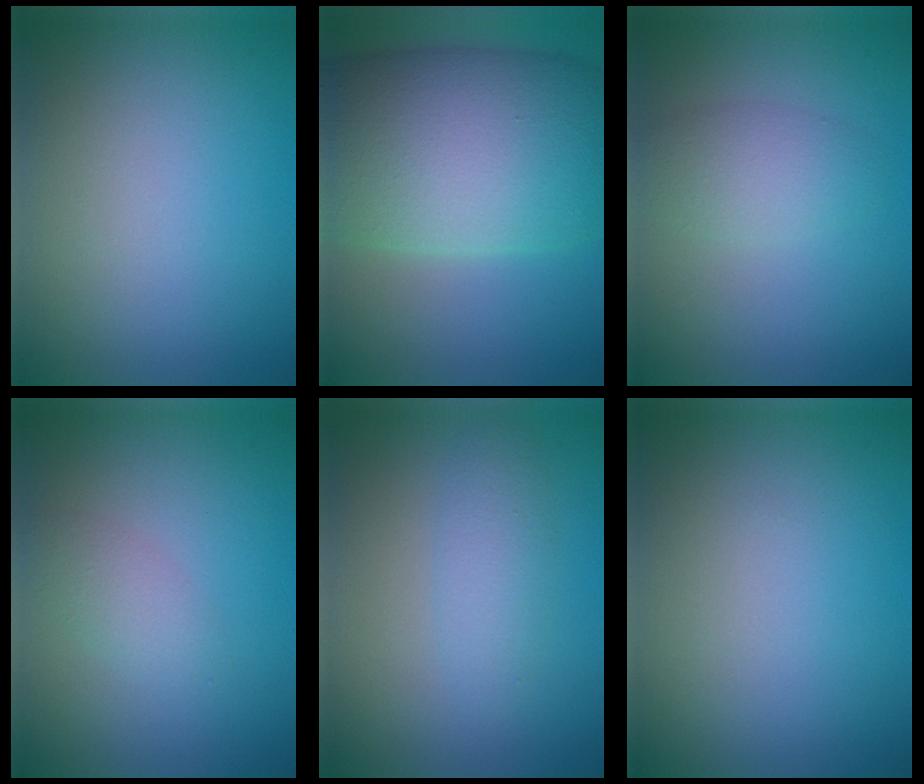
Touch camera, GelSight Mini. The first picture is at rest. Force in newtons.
{"total": 15.4, "press": 15.4, "slide": 0.4}
{"total": 2.8, "press": 2.8, "slide": 0.2}
{"total": 1.8, "press": 1.8, "slide": 0.0}
{"total": 2.4, "press": 2.4, "slide": 0.0}
{"total": 0.0}